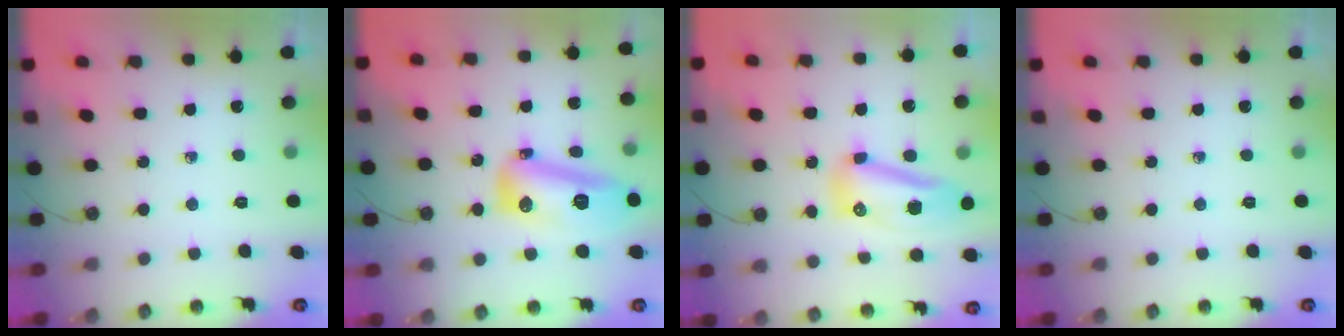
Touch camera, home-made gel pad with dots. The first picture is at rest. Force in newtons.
{"total": 15.0, "press": 14.9, "slide": 1.4}
{"total": 20.4, "press": 15.1, "slide": 13.7}
{"total": 0.0}